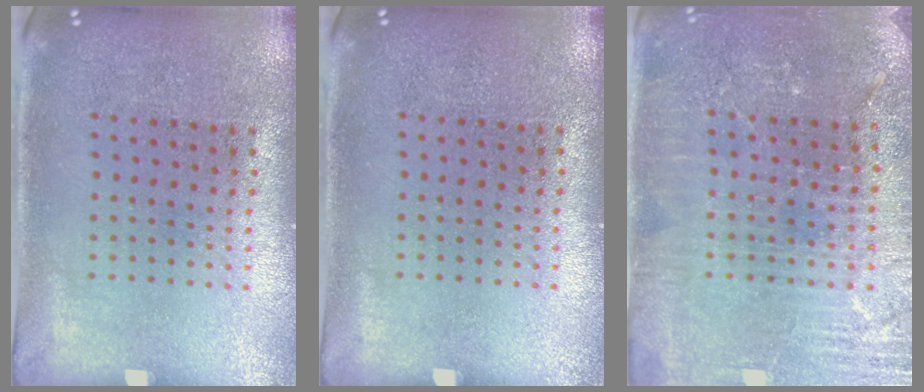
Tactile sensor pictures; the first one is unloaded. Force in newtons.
{"total": 0.0}
{"total": 3.5, "press": 3.4, "slide": 0.7}